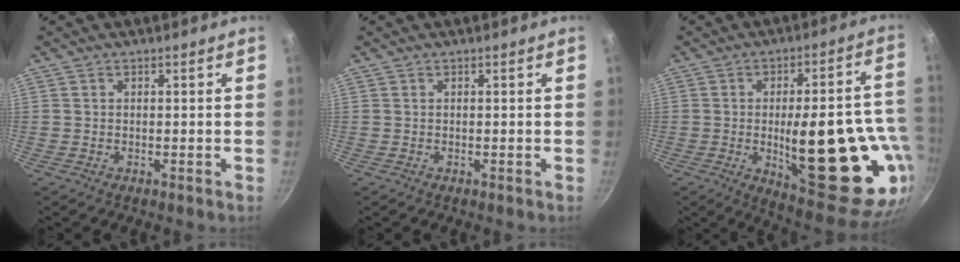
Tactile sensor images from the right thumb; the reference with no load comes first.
{"total": 0.0}
{"total": 27.7, "force": [-5.3, 10.3, 25.2], "torque": [-0.299, 0.003, -0.054]}